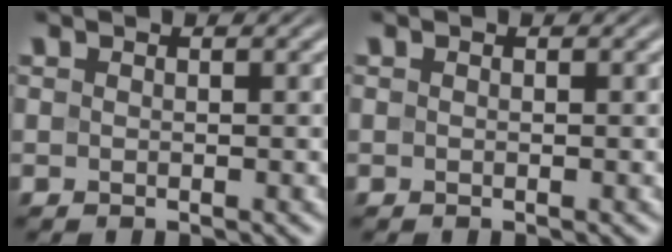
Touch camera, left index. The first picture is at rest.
{"total": 0.0}